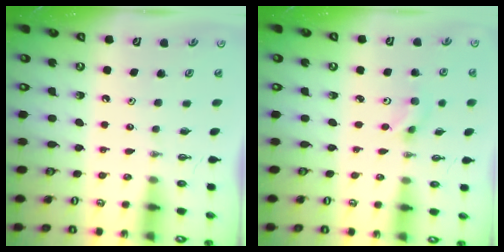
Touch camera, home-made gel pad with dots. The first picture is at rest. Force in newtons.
{"total": 2.2, "press": 2.2, "slide": 0.1}